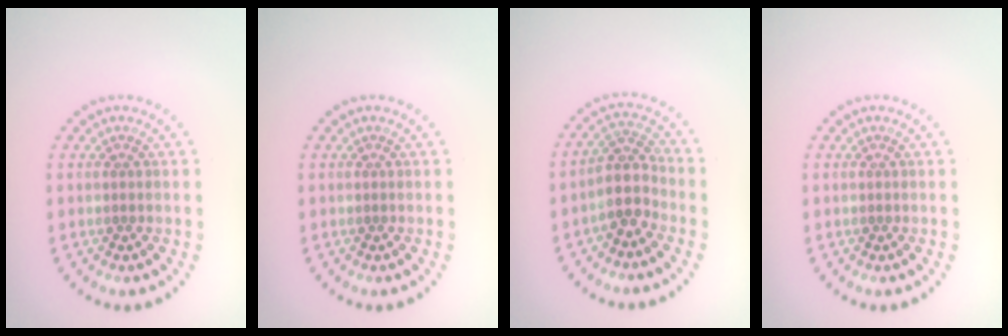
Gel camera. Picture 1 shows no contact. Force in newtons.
{"total": 0.0}
{"total": 3.2, "press": 2.7, "slide": 1.7}
{"total": 0.0}